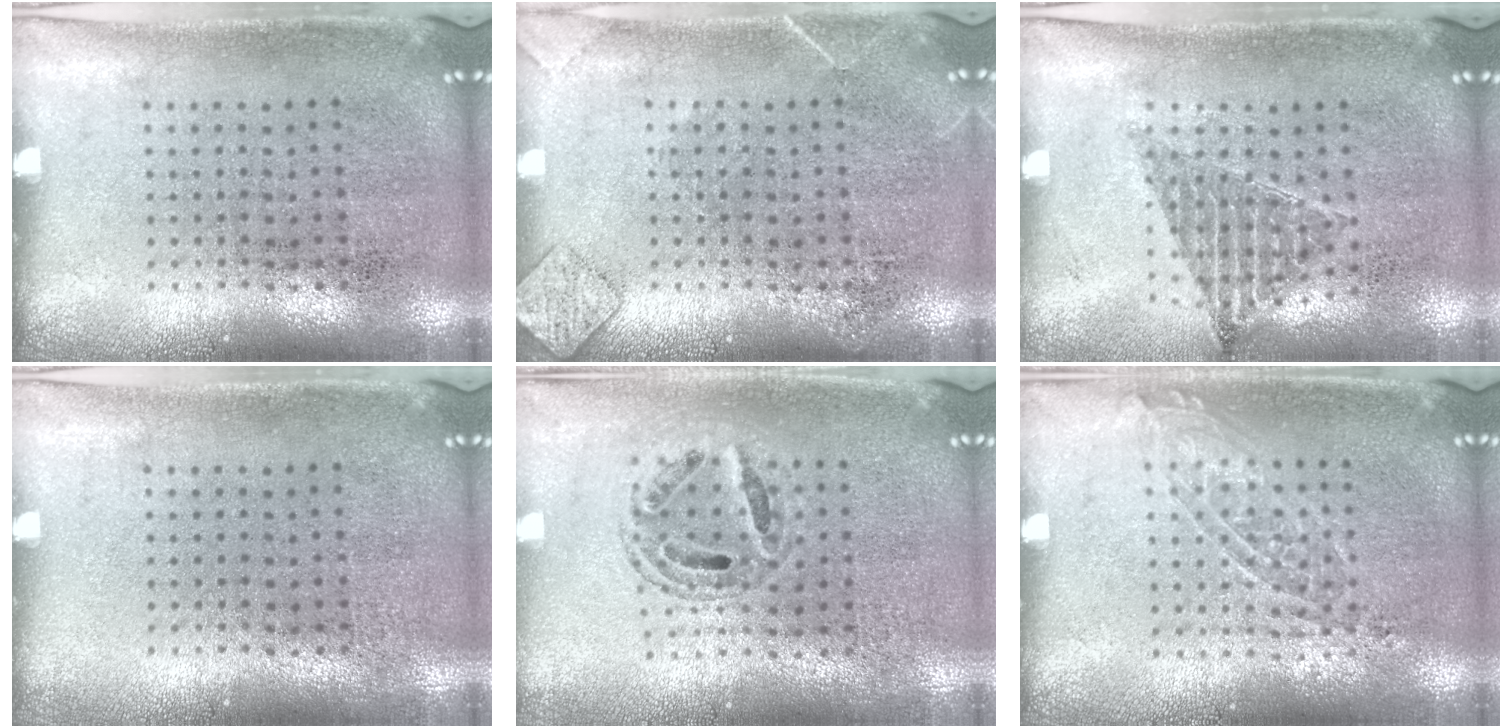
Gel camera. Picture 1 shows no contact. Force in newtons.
{"total": 1.6, "press": 1.6, "slide": 0.2}
{"total": 0.9, "press": 0.9, "slide": 0.0}
{"total": 0.0}
{"total": 0.7, "press": 0.7, "slide": 0.2}
{"total": 1.2, "press": 1.1, "slide": 0.5}